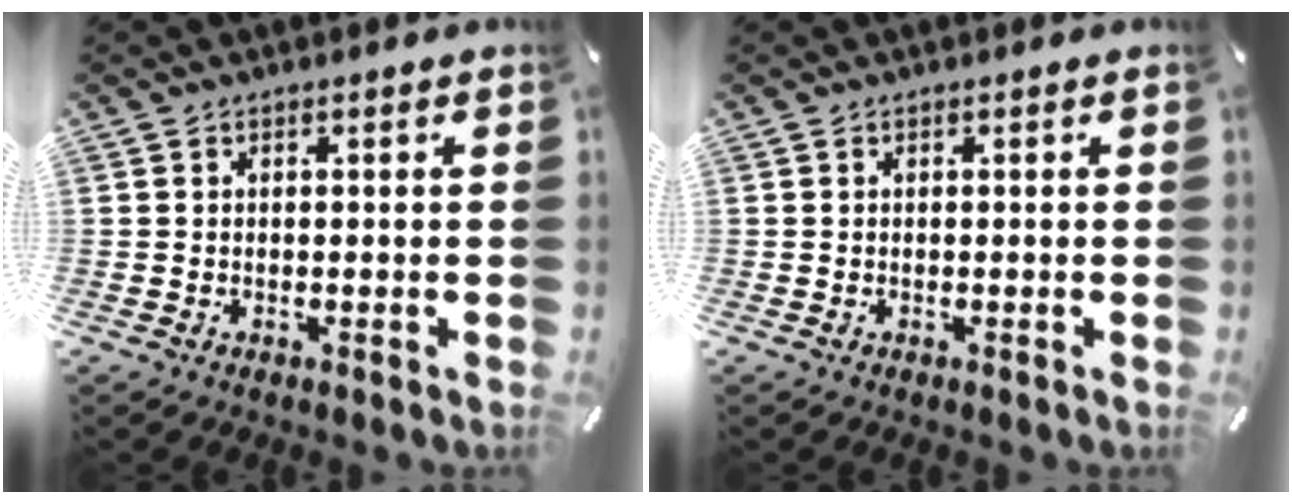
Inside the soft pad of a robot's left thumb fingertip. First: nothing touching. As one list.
[{"total": 0.0}]